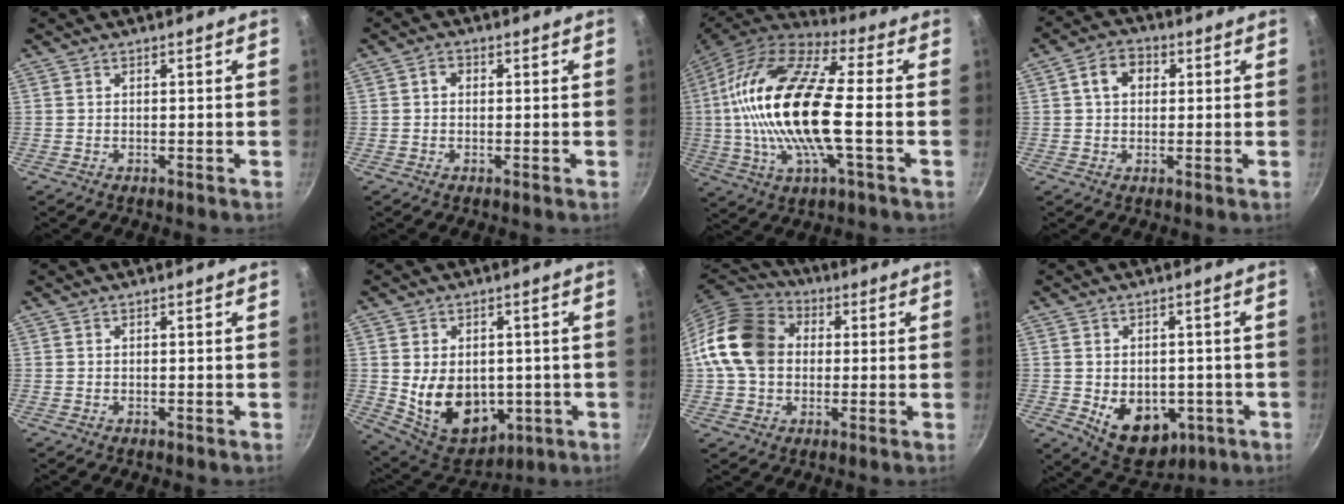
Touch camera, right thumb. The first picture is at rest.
{"total": 2.0, "force": [0.3, 1.6, 1.1], "torque": [-0.014, 0.004, 0.000]}
{"total": 22.9, "force": [-0.6, 8.0, 21.5], "torque": [-0.426, 0.022, -0.027]}
{"total": 6.1, "force": [1.5, 4.6, 3.7], "torque": [-0.040, 0.010, 0.016]}
{"total": 0.0}
{"total": 14.6, "force": [-1.0, 10.7, 9.9], "torque": [-0.133, -0.016, 0.016]}
{"total": 16.1, "force": [1.5, 12.6, 9.9], "torque": [-0.162, 0.028, 0.014]}
{"total": 11.6, "force": [-2.9, 8.2, 7.7], "torque": [-0.076, -0.004, -0.019]}